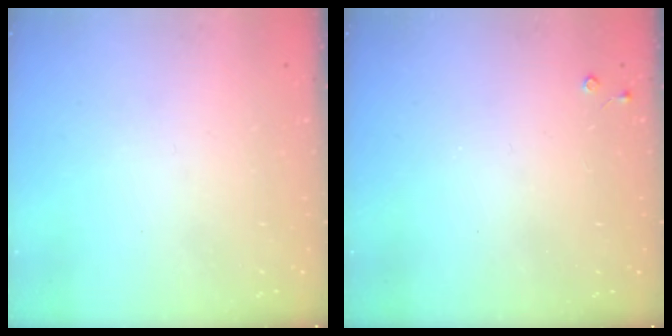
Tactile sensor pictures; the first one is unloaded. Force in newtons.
{"total": 2.7, "press": 2.7, "slide": 0.4}